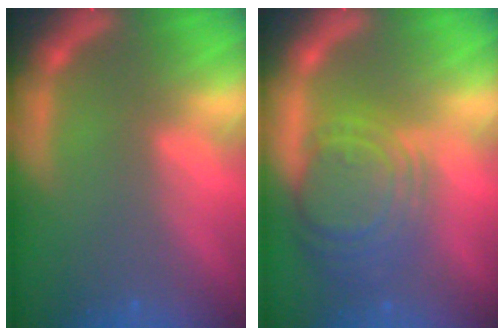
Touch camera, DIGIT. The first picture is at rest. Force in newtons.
{"total": 9.5}